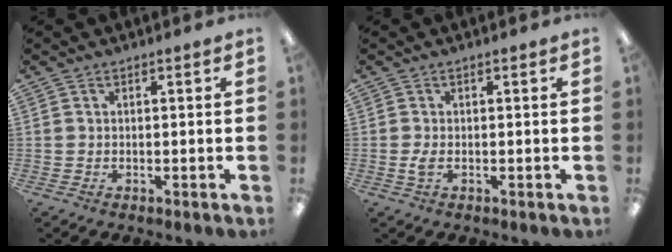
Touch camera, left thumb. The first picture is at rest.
{"total": 2.1, "force": [-0.3, 0.9, 1.9], "torque": [-0.040, 0.001, -0.008]}